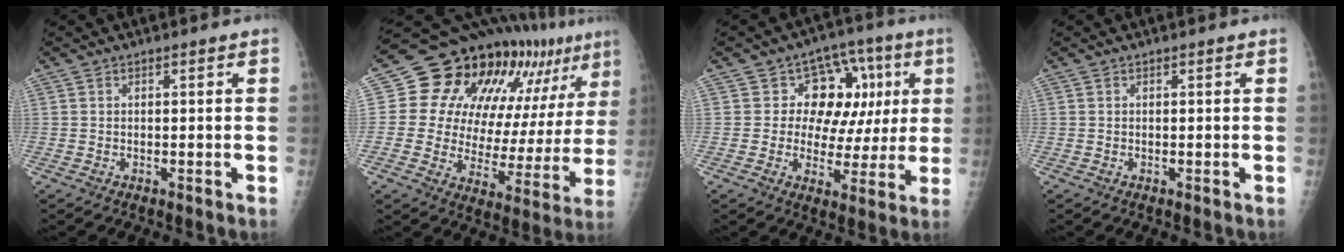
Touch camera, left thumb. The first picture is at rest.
{"total": 23.1, "force": [12.2, 11.9, 15.6], "torque": [-0.183, -0.014, 0.174]}
{"total": 13.8, "force": [3.4, 10.0, 8.8], "torque": [-0.054, 0.012, 0.048]}
{"total": 0.0}